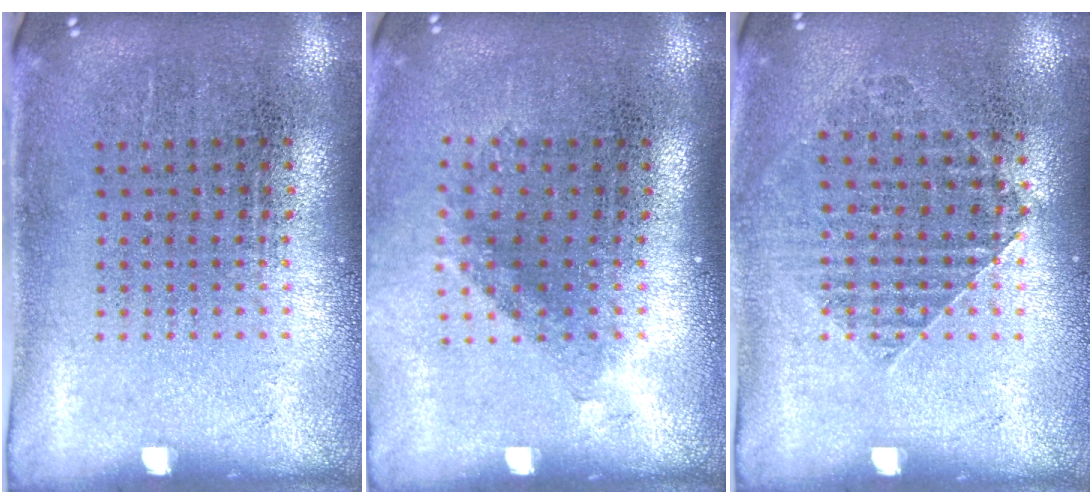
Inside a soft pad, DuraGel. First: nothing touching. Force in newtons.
{"total": 1.2, "press": 0.9, "slide": 0.8}
{"total": 1.0, "press": 1.0, "slide": 0.2}